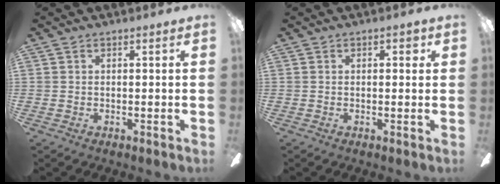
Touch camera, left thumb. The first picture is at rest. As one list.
[{"total": 2.2, "force": [0.9, 0.9, 1.8], "torque": [-0.023, -0.001, 0.010]}]